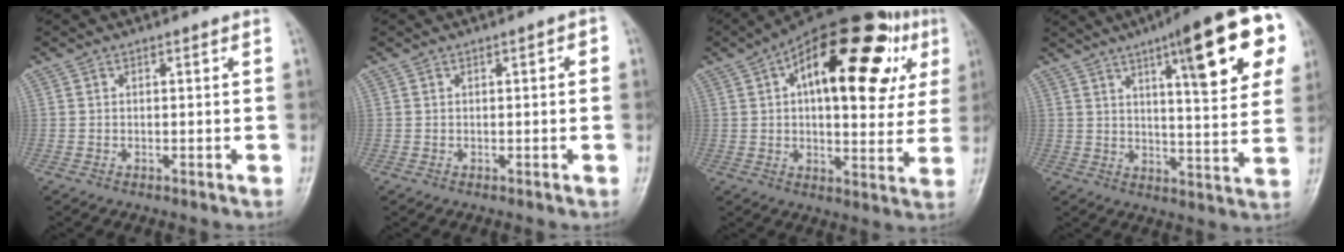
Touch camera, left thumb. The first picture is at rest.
{"total": 1.4, "force": [0.2, 0.6, 1.2], "torque": [-0.012, 0.004, 0.000]}
{"total": 27.9, "force": [9.6, 12.8, 22.8], "torque": [-0.295, 0.026, 0.131]}
{"total": 20.7, "force": [8.7, 4.8, 18.2], "torque": [-0.216, -0.017, 0.115]}